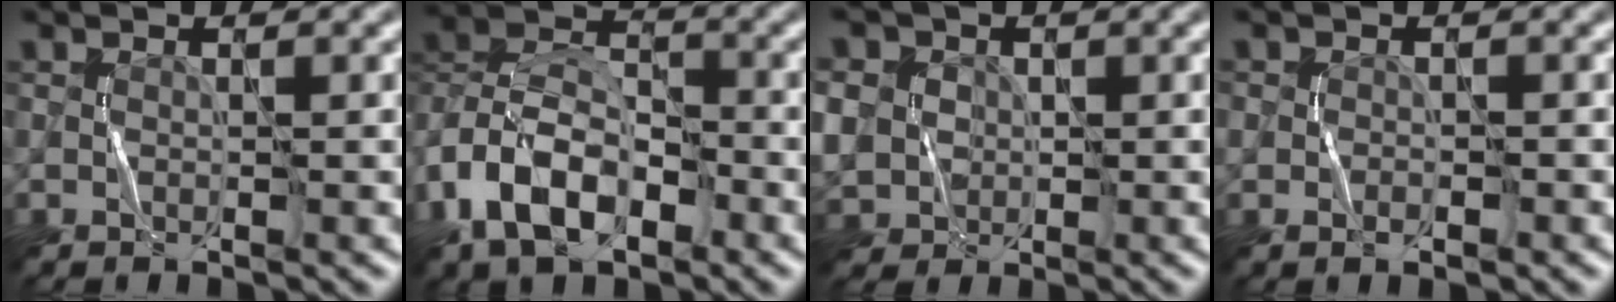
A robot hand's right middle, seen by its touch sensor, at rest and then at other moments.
{"total": 9.3, "force": [-4.4, 5.7, 5.9], "torque": [-0.112, 0.008, -0.098]}
{"total": 8.8, "force": [1.2, 7.8, 3.8], "torque": [-0.099, 0.024, -0.007]}
{"total": 1.4, "force": [-0.5, 1.0, 0.7], "torque": [-0.010, -0.002, -0.012]}